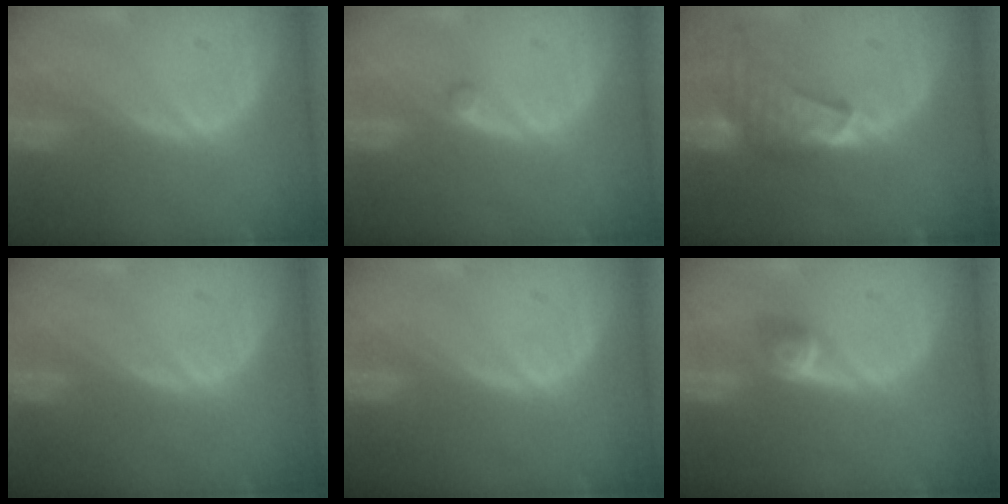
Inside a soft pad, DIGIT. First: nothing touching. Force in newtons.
{"total": 0.9, "press": 0.9, "slide": 0.2}
{"total": 9.0, "press": 8.1, "slide": 3.9}
{"total": 0.0}
{"total": 0.0}
{"total": 2.8, "press": 2.5, "slide": 1.3}